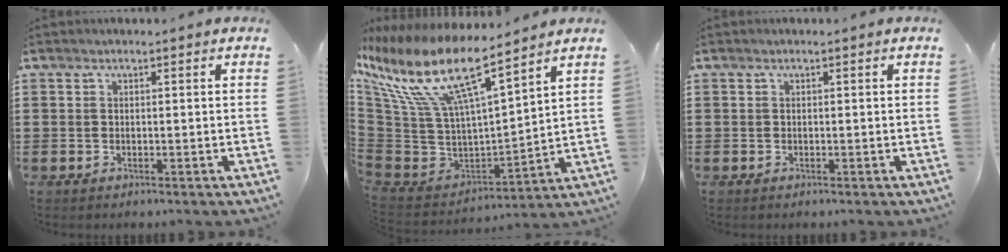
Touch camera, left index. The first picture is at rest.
{"total": 14.7, "force": [7.9, 3.9, 11.8], "torque": [-0.262, -0.053, 0.127]}
{"total": 0.0}